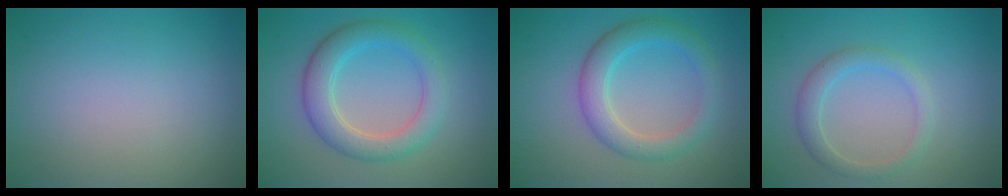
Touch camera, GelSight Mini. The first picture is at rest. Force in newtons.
{"total": 4.6, "press": 4.6, "slide": 0.3}
{"total": 4.0, "press": 3.9, "slide": 0.4}
{"total": 2.3, "press": 2.3, "slide": 0.1}